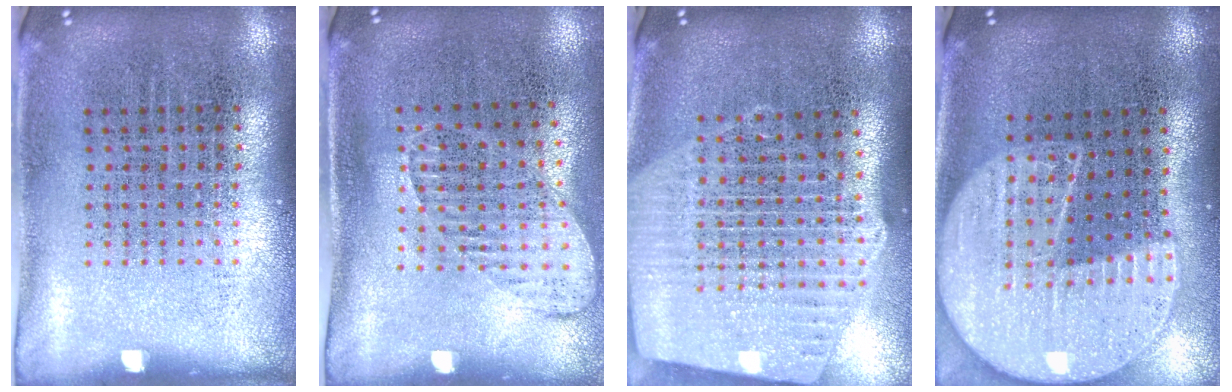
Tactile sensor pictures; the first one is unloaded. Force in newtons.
{"total": 1.4, "press": 1.1, "slide": 0.8}
{"total": 2.6, "press": 2.2, "slide": 1.4}
{"total": 2.3, "press": 2.0, "slide": 1.2}